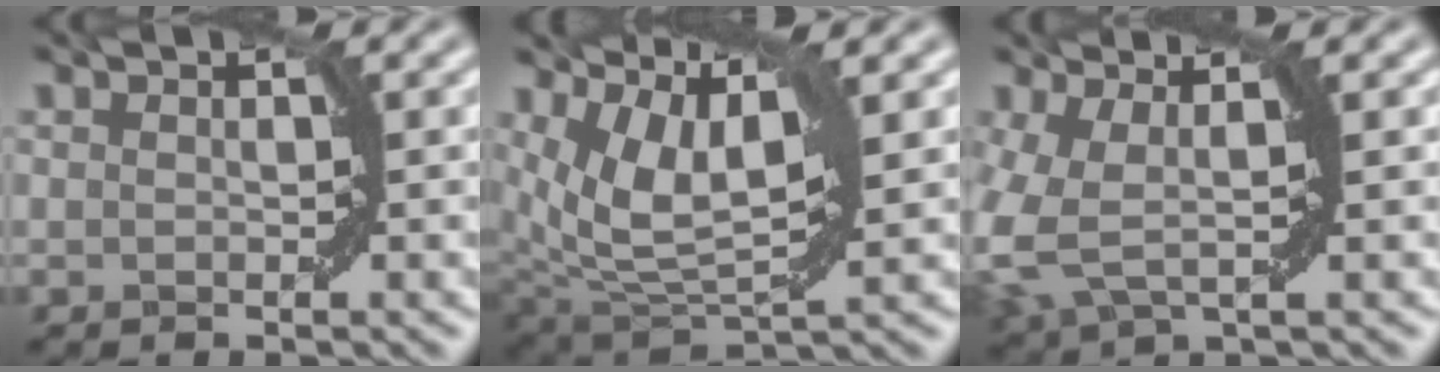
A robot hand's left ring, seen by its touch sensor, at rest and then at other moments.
{"total": 7.4, "force": [3.0, 3.3, 6.0], "torque": [-0.124, -0.001, 0.059]}
{"total": 5.1, "force": [0.2, 2.3, 4.6], "torque": [-0.127, -0.001, 0.002]}